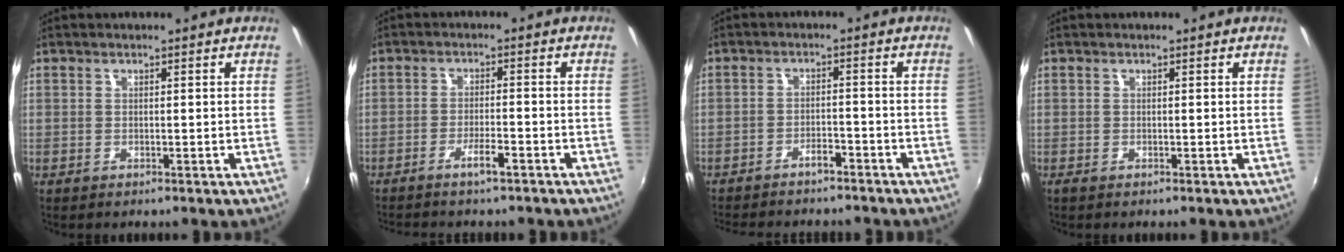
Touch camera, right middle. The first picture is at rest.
{"total": 3.4, "force": [-2.7, 0.3, 2.1], "torque": [-0.053, 0.003, -0.047]}
{"total": 8.3, "force": [-7.4, 2.1, 3.1], "torque": [-0.078, -0.002, -0.104]}
{"total": 0.0}